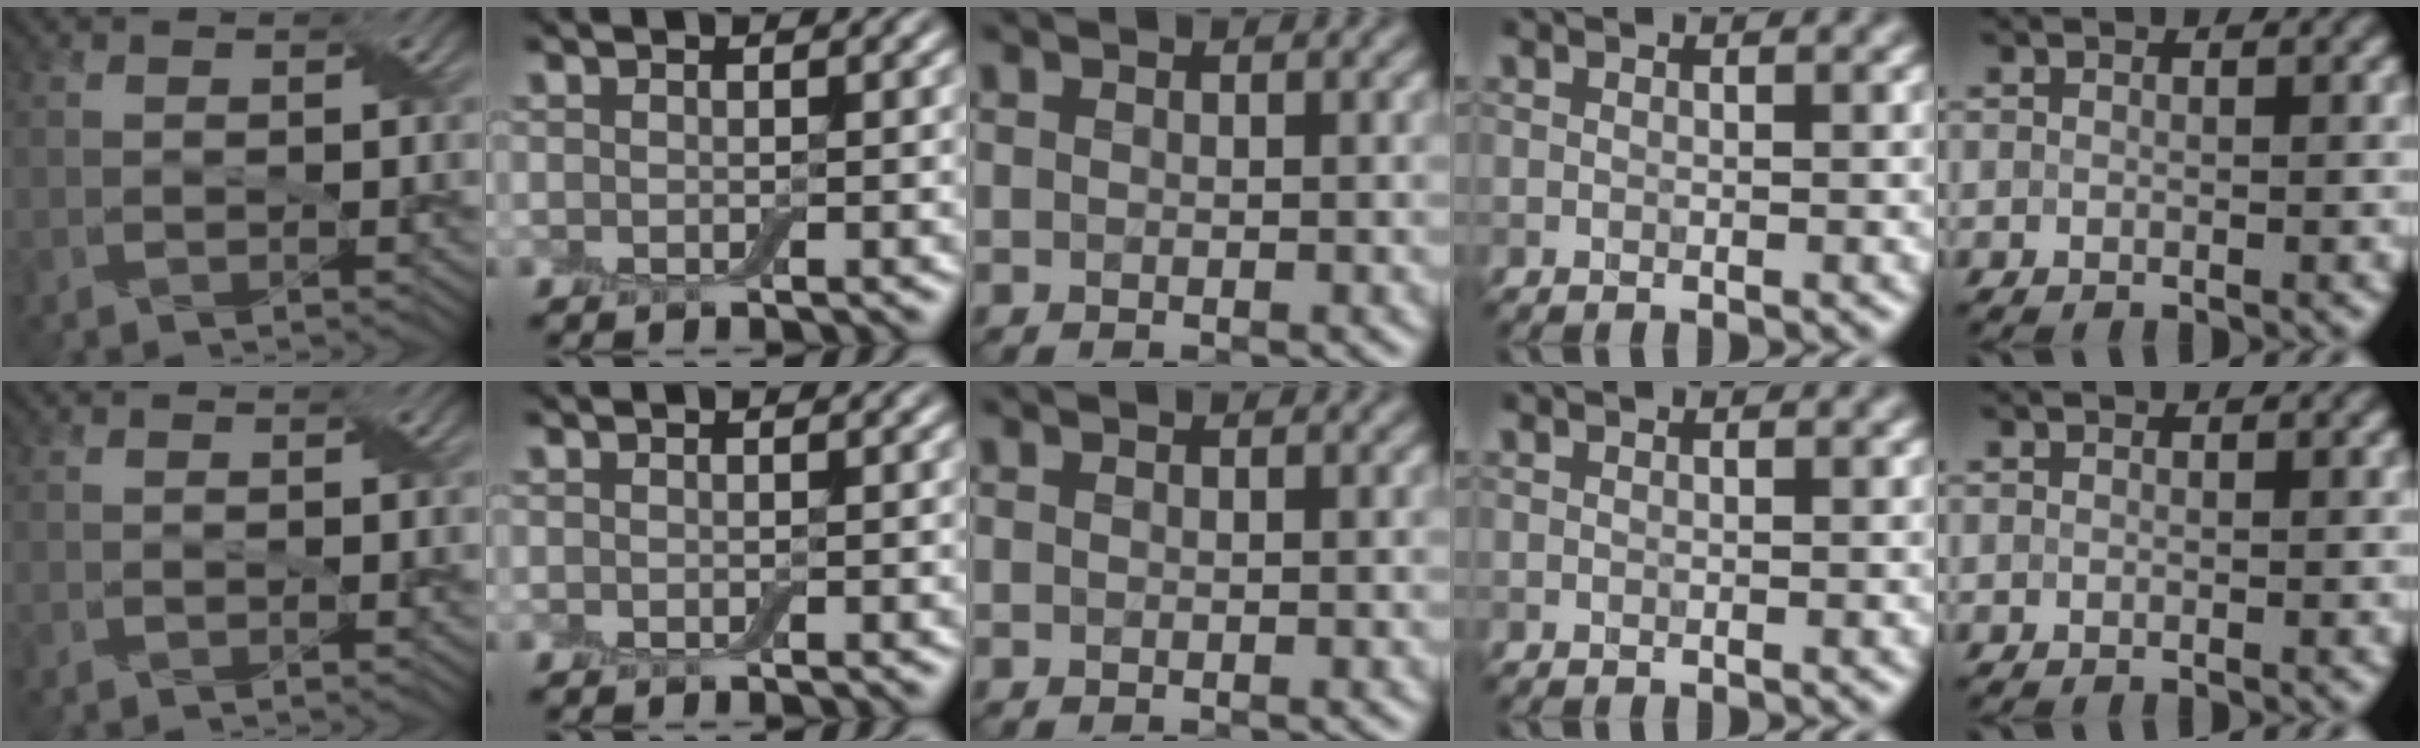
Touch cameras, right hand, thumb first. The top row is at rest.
{}